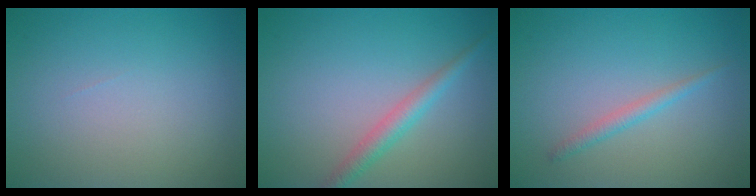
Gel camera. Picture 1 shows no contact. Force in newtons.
{"total": 2.3, "press": 2.3, "slide": 0.1}
{"total": 1.3, "press": 1.3, "slide": 0.1}